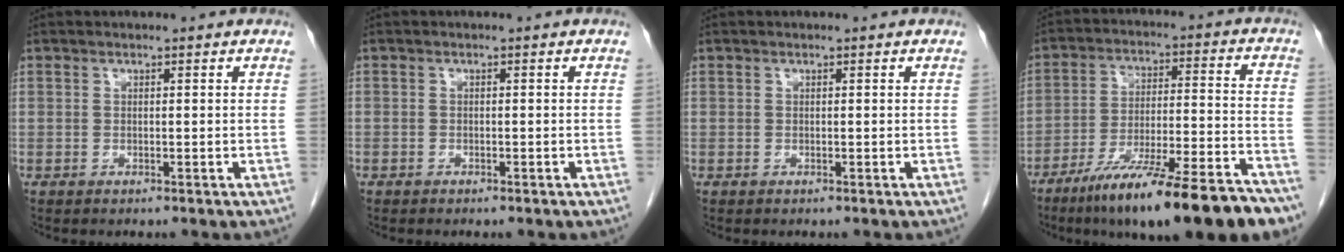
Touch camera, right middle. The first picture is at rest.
{"total": 0.5, "force": [-0.4, 0.4, 0.0], "torque": [-0.002, 0.003, -0.007]}
{"total": 0.0}
{"total": 22.7, "force": [-17.0, 2.4, 14.9], "torque": [-0.169, 0.000, -0.269]}